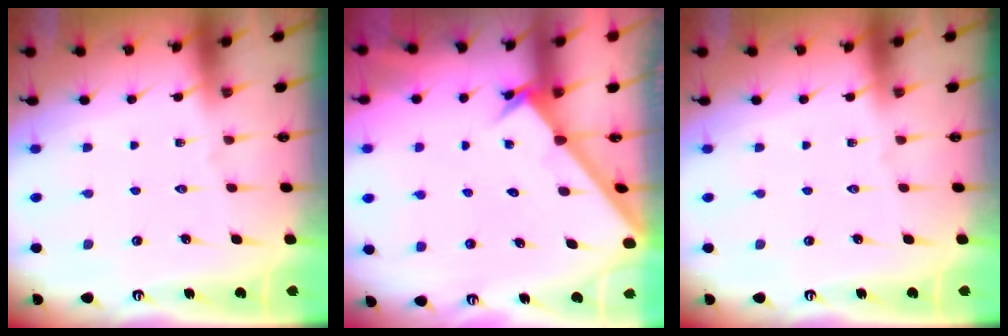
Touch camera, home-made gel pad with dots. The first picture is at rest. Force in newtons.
{"total": 1.9, "press": 1.9, "slide": 0.2}
{"total": 0.0}